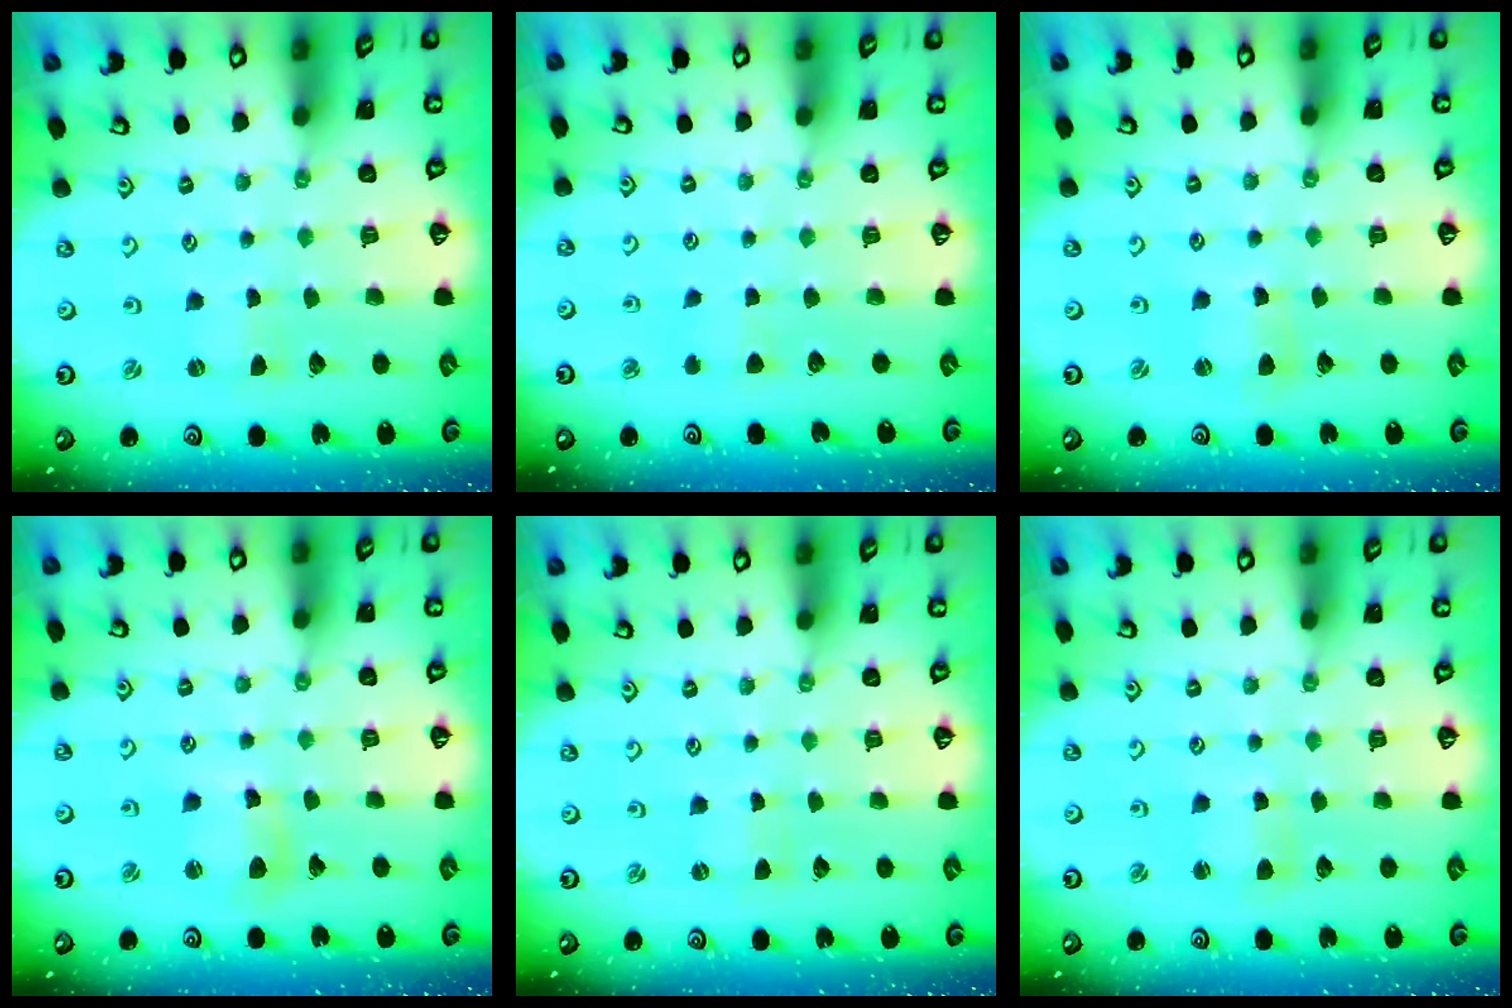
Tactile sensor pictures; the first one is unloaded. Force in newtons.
{"total": 3.1, "press": 3.1, "slide": 0.5}
{"total": 2.5, "press": 2.5, "slide": 0.3}
{"total": 8.0, "press": 7.9, "slide": 1.4}
{"total": 0.0}
{"total": 2.4, "press": 2.4, "slide": 0.2}